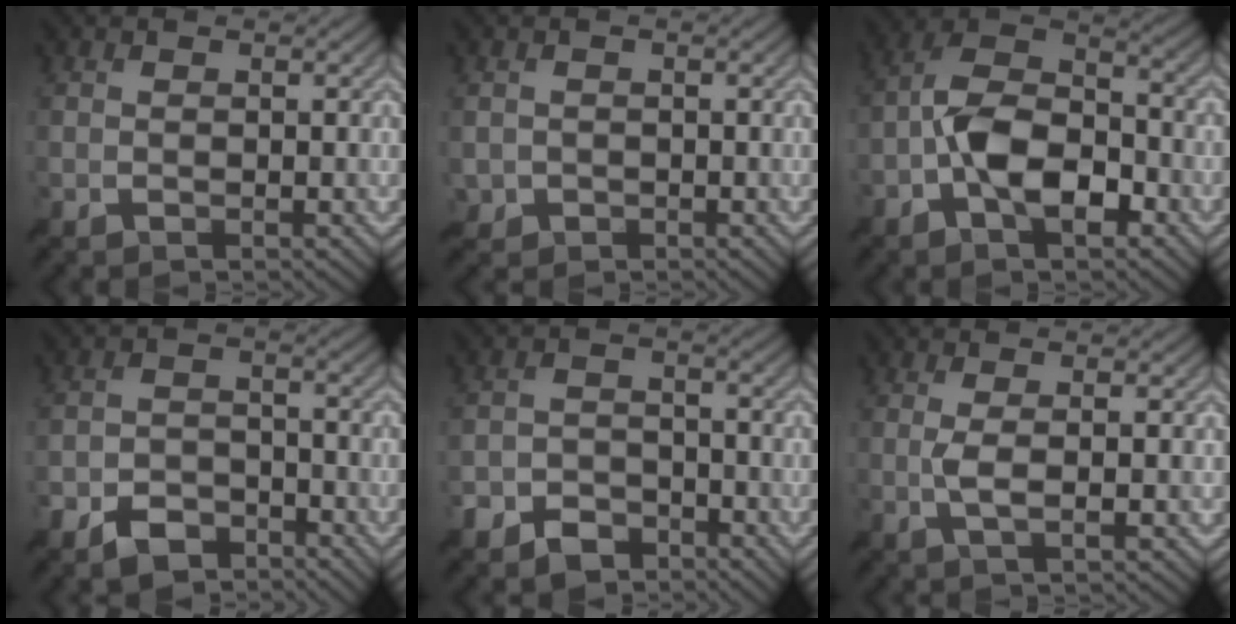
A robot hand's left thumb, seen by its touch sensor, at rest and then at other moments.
{"total": 1.8, "force": [-0.4, 1.7, -0.1], "torque": [0.005, -0.010, -0.010]}
{"total": 10.6, "force": [-3.8, 4.7, 8.6], "torque": [-0.164, 0.014, -0.086]}
{"total": 5.5, "force": [-4.3, 2.6, 2.3], "torque": [-0.040, -0.002, -0.088]}
{"total": 5.2, "force": [-4.0, 2.7, 1.8], "torque": [-0.031, -0.003, -0.083]}
{"total": 3.3, "force": [-0.2, 0.4, 3.2], "torque": [-0.065, 0.004, -0.008]}